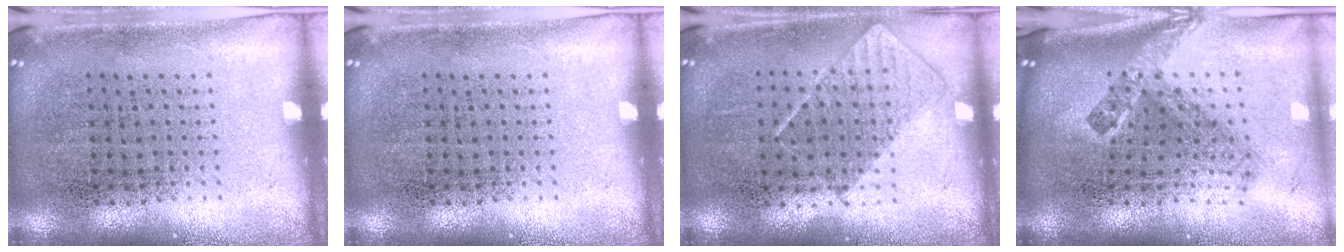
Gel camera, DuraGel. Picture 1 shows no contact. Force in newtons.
{"total": 0.0}
{"total": 0.8, "press": 0.6, "slide": 0.4}
{"total": 2.4, "press": 1.6, "slide": 1.9}